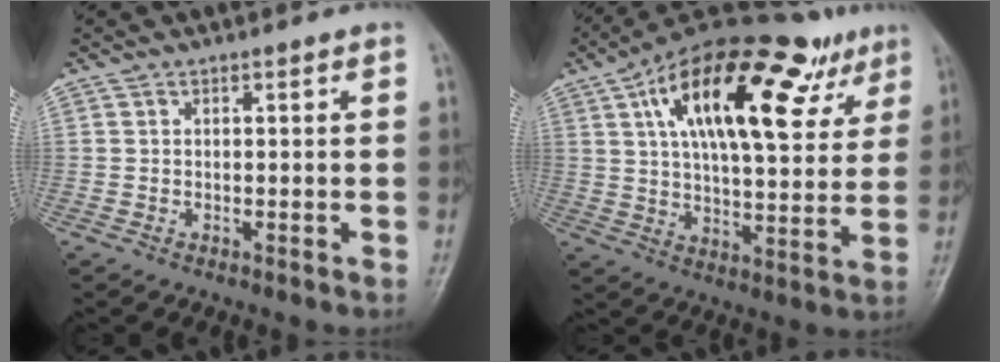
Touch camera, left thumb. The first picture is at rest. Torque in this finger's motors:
{"motor_torque": [1.00, 0.85, 1.83, -0.94, 0.43]}